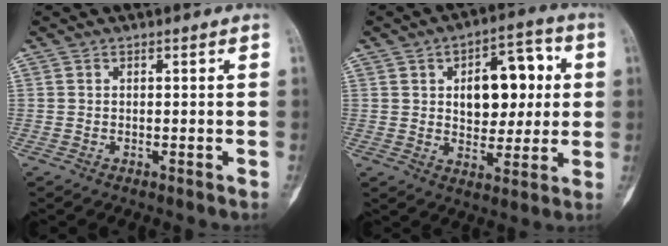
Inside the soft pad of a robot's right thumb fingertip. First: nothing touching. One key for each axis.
{"total": 13.4, "fx": 2.5, "fy": 8.2, "fz": 10.4, "tx": -0.099, "ty": 0.010, "tz": 0.036}